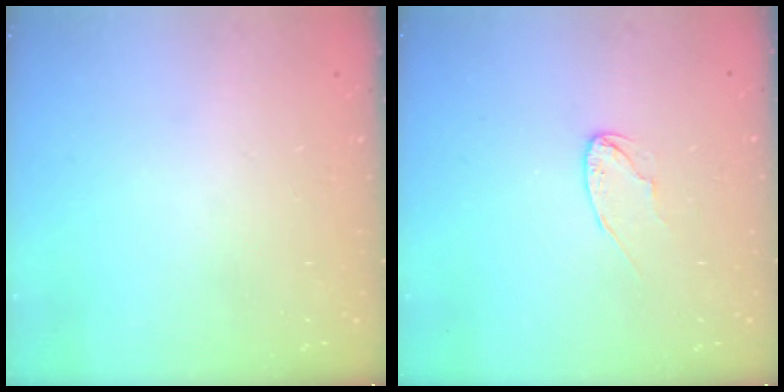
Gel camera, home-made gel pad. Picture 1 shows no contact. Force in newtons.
{"total": 5.2, "press": 5.2, "slide": 0.4}